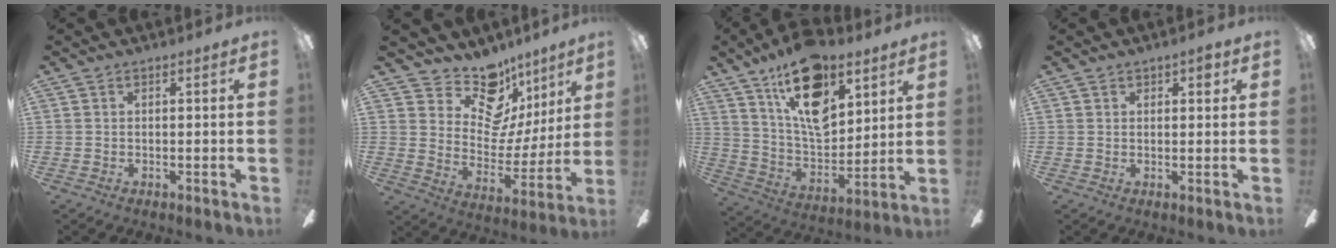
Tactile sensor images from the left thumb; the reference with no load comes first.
{"total": 16.2, "force": [11.2, 9.7, 6.6], "torque": [-0.106, -0.083, 0.204]}
{"total": 19.8, "force": [11.5, 10.1, 12.6], "torque": [-0.214, -0.057, 0.202]}
{"total": 2.4, "force": [1.5, 1.2, 1.4], "torque": [-0.013, -0.001, 0.022]}